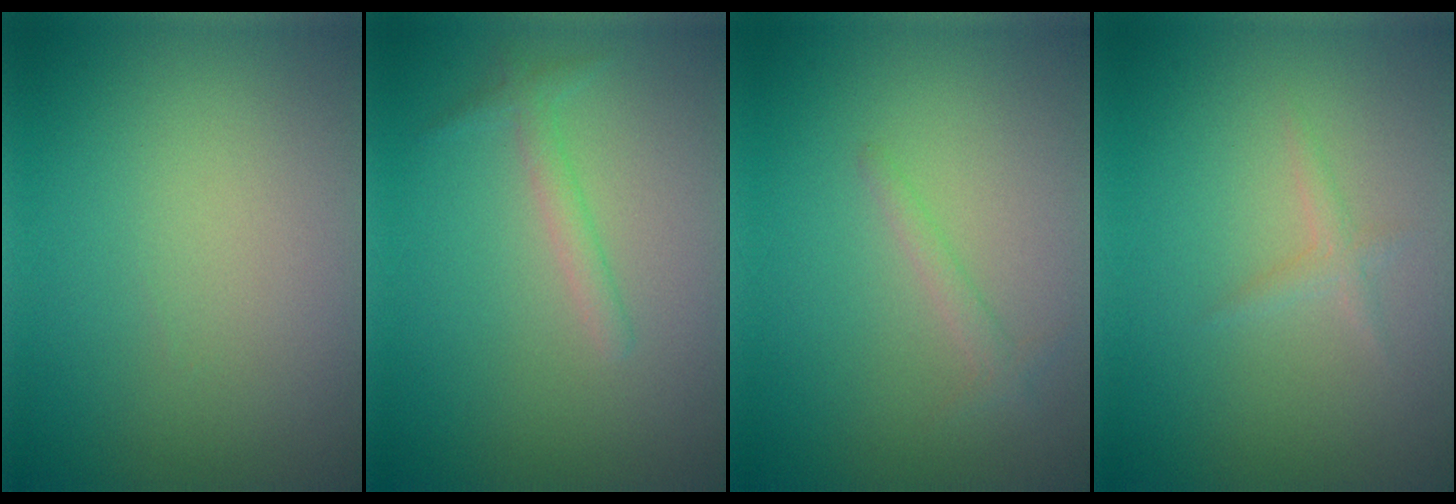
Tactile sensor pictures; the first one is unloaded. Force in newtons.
{"total": 1.4, "press": 1.4, "slide": 0.1}
{"total": 1.1, "press": 1.1, "slide": 0.1}
{"total": 1.0, "press": 1.0, "slide": 0.1}